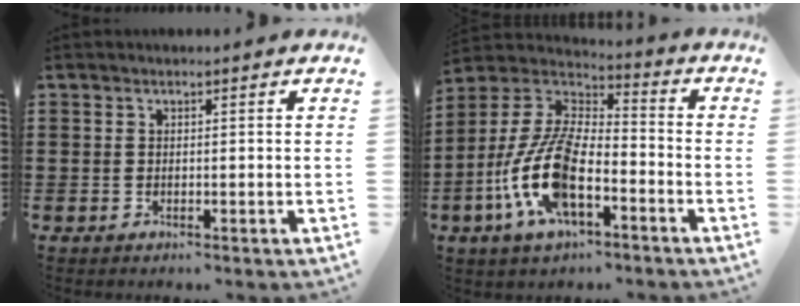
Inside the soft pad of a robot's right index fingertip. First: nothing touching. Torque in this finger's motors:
{"motor_torque": [2.14, 0.00, 1.05, 0.21]}